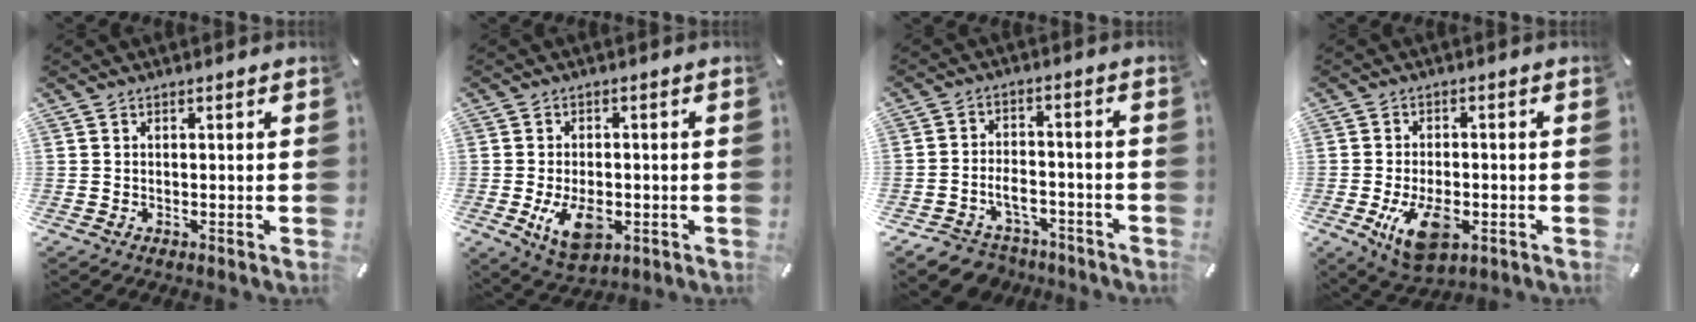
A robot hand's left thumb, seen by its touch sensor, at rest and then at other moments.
{"total": 8.9, "force": [-2.1, 5.5, 6.6], "torque": [-0.120, -0.008, -0.039]}
{"total": 6.8, "force": [-3.3, 5.1, 3.0], "torque": [-0.062, 0.017, -0.060]}
{"total": 10.7, "force": [-3.4, 6.2, 8.1], "torque": [-0.144, -0.006, -0.059]}